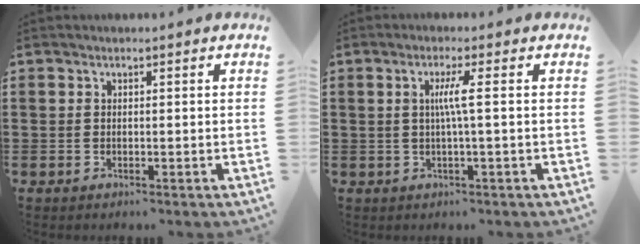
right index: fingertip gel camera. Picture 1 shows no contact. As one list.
[{"total": 3.3, "force": [0.1, -0.5, 3.2], "torque": [-0.061, -0.005, -0.003]}]